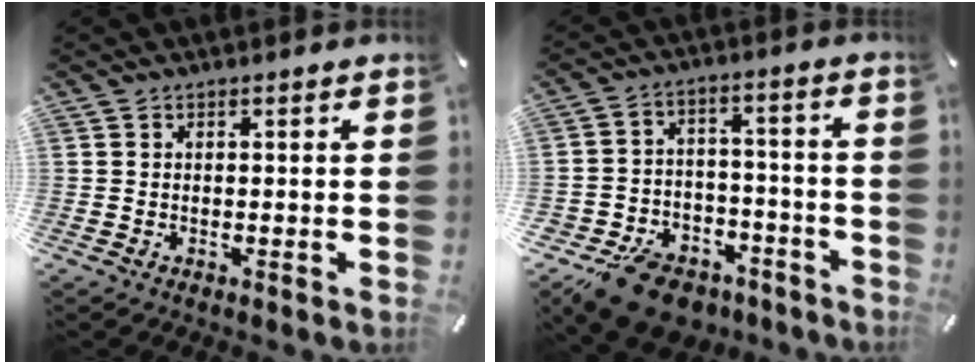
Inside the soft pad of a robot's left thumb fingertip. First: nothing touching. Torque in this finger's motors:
{"motor_torque": [0.47, 3.87, 0.34, 0.24, 0.17]}